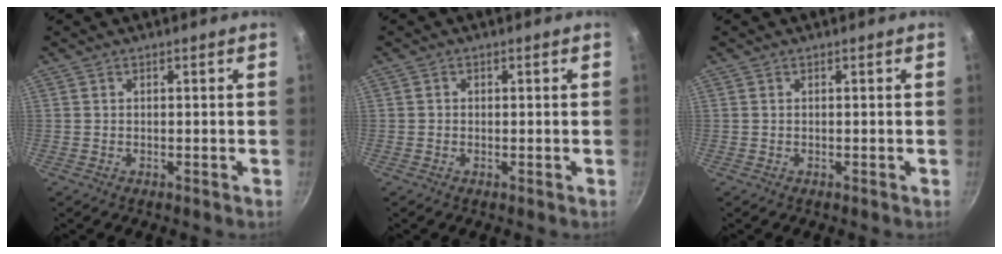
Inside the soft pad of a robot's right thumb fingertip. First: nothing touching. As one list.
[{"total": 0.7, "force": [0.0, 0.7, 0.2], "torque": [-0.001, 0.003, -0.002]}, {"total": 0.0}]